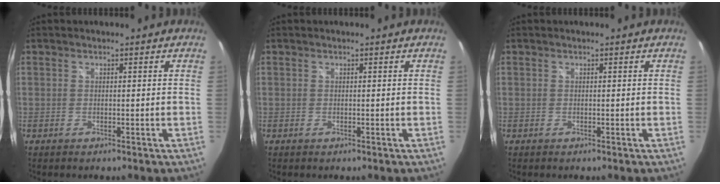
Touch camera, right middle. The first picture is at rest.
{"total": 0.0}
{"total": 0.0}